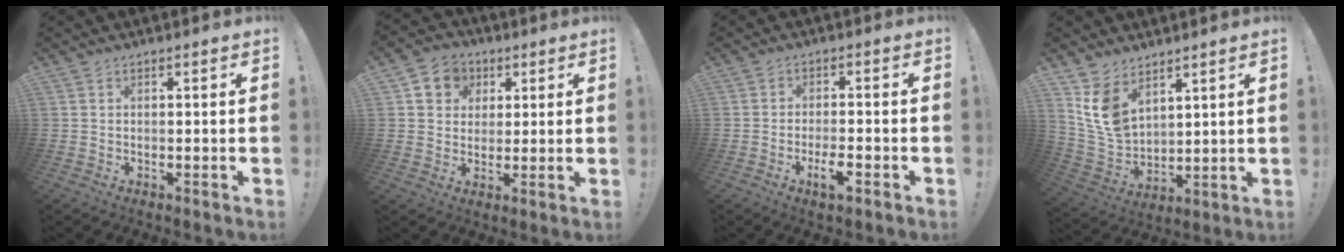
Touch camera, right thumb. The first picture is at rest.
{"total": 8.1, "force": [2.4, 7.3, 2.4], "torque": [-0.035, -0.005, 0.051]}
{"total": 5.6, "force": [-2.9, 1.1, 4.6], "torque": [-0.085, 0.004, -0.050]}
{"total": 11.0, "force": [6.6, 6.9, 5.4], "torque": [-0.120, -0.043, 0.135]}